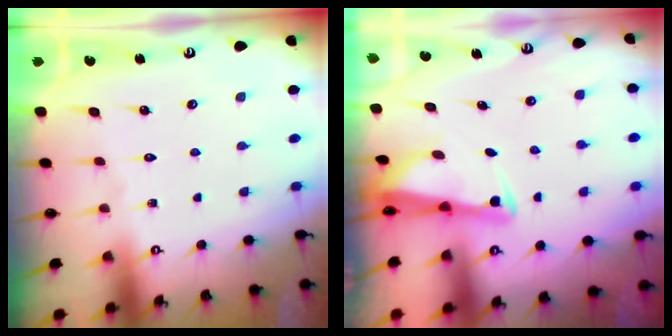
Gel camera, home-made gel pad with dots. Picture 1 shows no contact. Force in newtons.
{"total": 2.6, "press": 2.5, "slide": 0.6}